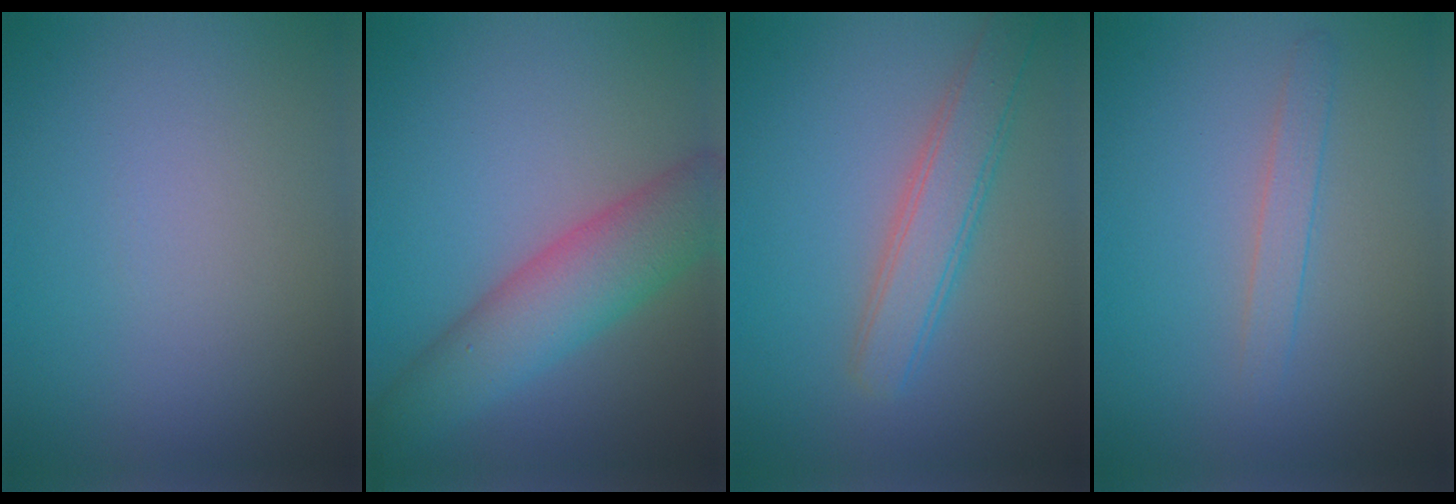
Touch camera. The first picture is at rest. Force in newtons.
{"total": 6.7, "press": 6.7, "slide": 0.4}
{"total": 3.7, "press": 3.7, "slide": 0.2}
{"total": 1.6, "press": 1.6, "slide": 0.1}